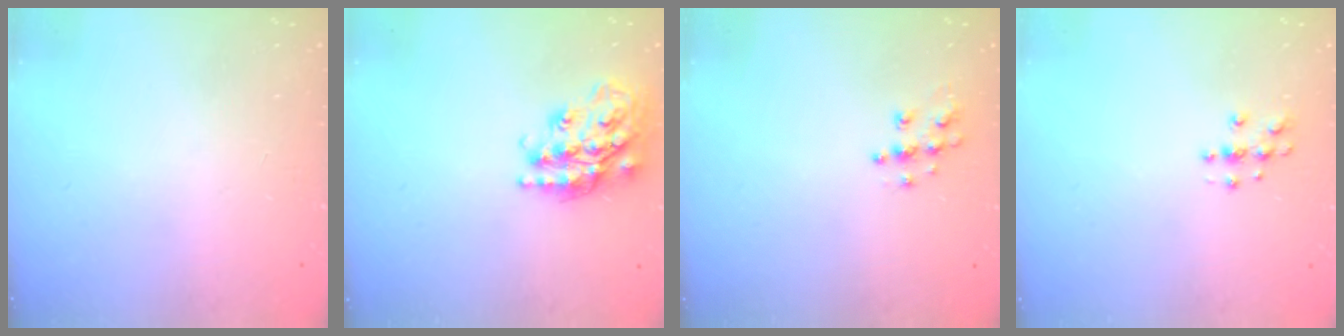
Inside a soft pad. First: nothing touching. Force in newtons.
{"total": 20.4, "press": 20.3, "slide": 1.7}
{"total": 7.4, "press": 7.4, "slide": 0.2}
{"total": 3.8, "press": 3.8, "slide": 0.4}